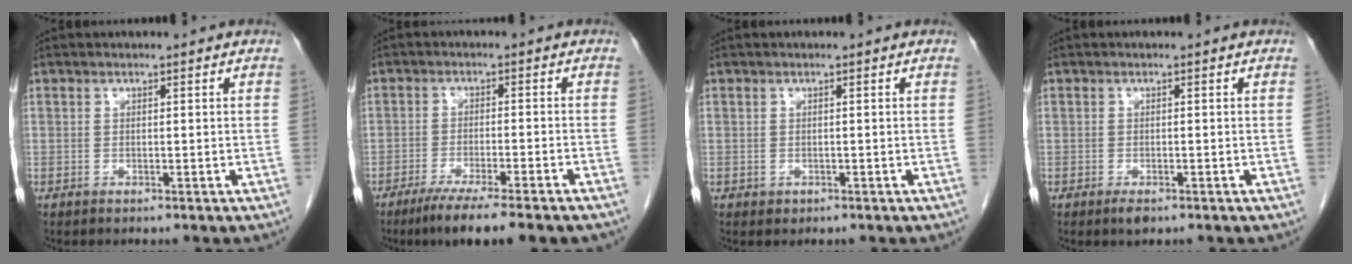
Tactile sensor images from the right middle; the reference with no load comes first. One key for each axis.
{"total": 10.0, "fx": -7.7, "fy": 0.3, "fz": 6.4, "tx": -0.087, "ty": -0.021, "tz": -0.115}
{"total": 0.6, "fx": -0.1, "fy": 0.5, "fz": 0.1, "tx": -0.002, "ty": 0.002, "tz": 0.001}
{"total": 1.4, "fx": -0.9, "fy": 0.5, "fz": 0.9, "tx": -0.016, "ty": -0.002, "tz": -0.011}